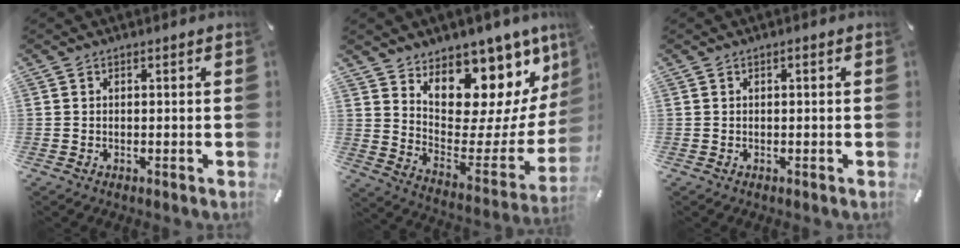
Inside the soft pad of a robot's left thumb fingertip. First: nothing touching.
{"total": 12.7, "force": [10.0, 7.0, 3.7], "torque": [-0.031, -0.121, 0.166]}
{"total": 0.5, "force": [-0.1, 0.1, 0.5], "torque": [-0.009, 0.001, -0.002]}